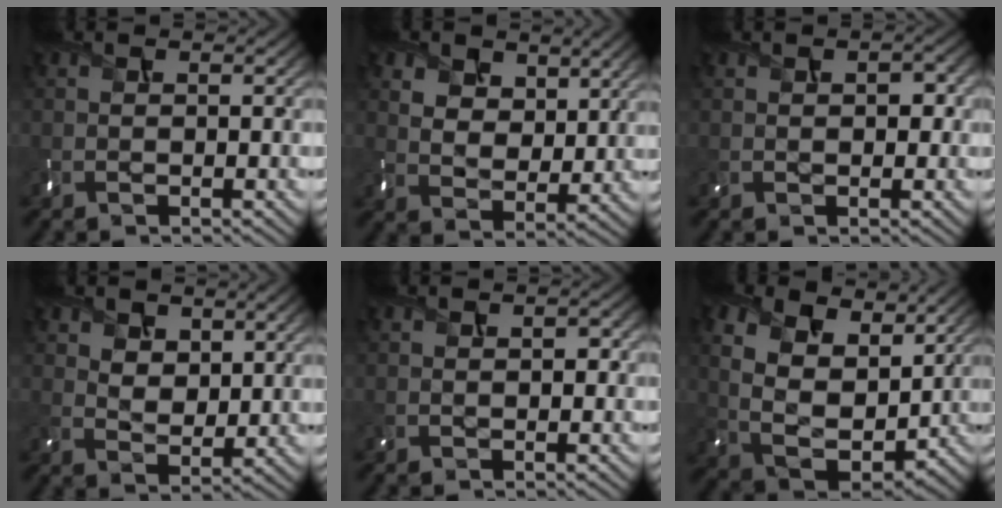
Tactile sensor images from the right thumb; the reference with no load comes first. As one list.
[{"total": 7.1, "force": [4.4, 4.3, 3.5], "torque": [-0.092, -0.018, 0.087]}, {"total": 2.5, "force": [0.4, 1.8, 1.8], "torque": [-0.033, -0.001, 0.009]}, {"total": 4.8, "force": [2.9, 2.9, 2.4], "torque": [-0.061, -0.013, 0.054]}, {"total": 1.7, "force": [0.4, 1.1, 1.2], "torque": [-0.021, -0.001, 0.009]}, {"total": 13.1, "force": [6.4, 7.9, 8.3], "torque": [-0.205, -0.002, 0.096]}]